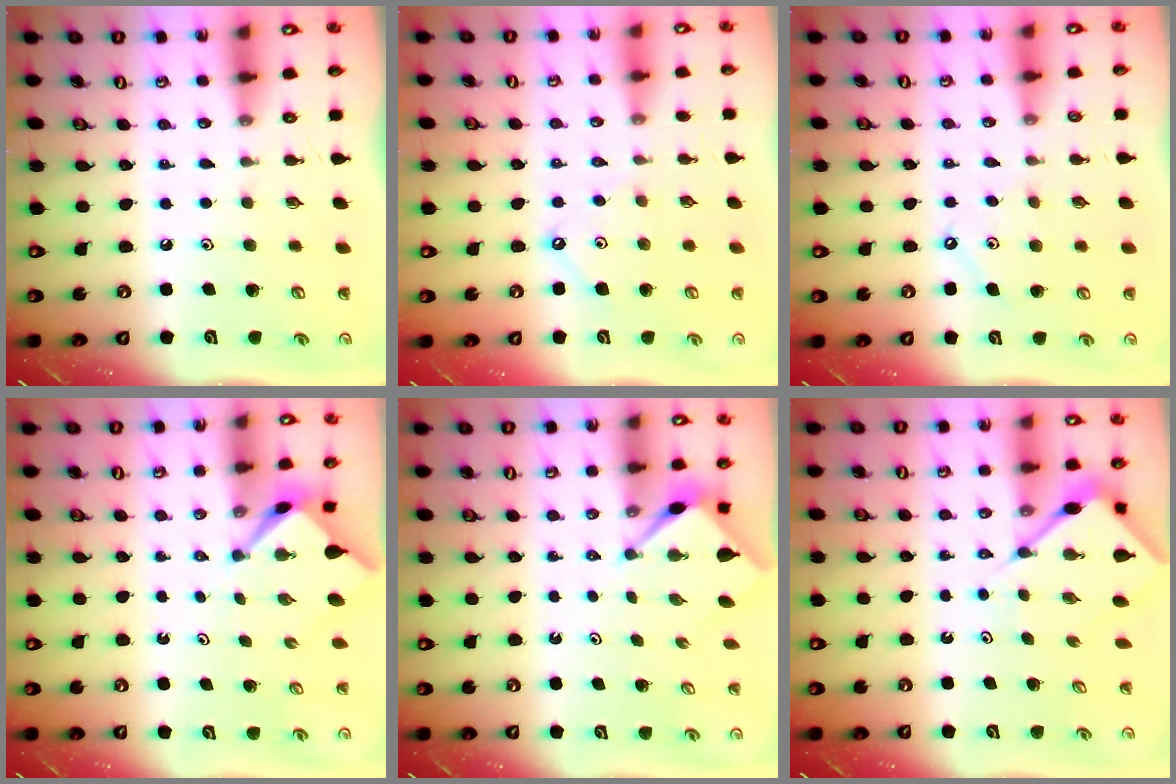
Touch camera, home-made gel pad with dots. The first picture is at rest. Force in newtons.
{"total": 3.7, "press": 3.6, "slide": 0.5}
{"total": 5.2, "press": 5.2, "slide": 0.2}
{"total": 3.1, "press": 3.0, "slide": 0.4}
{"total": 3.2, "press": 3.2, "slide": 0.3}
{"total": 6.7, "press": 6.6, "slide": 0.8}